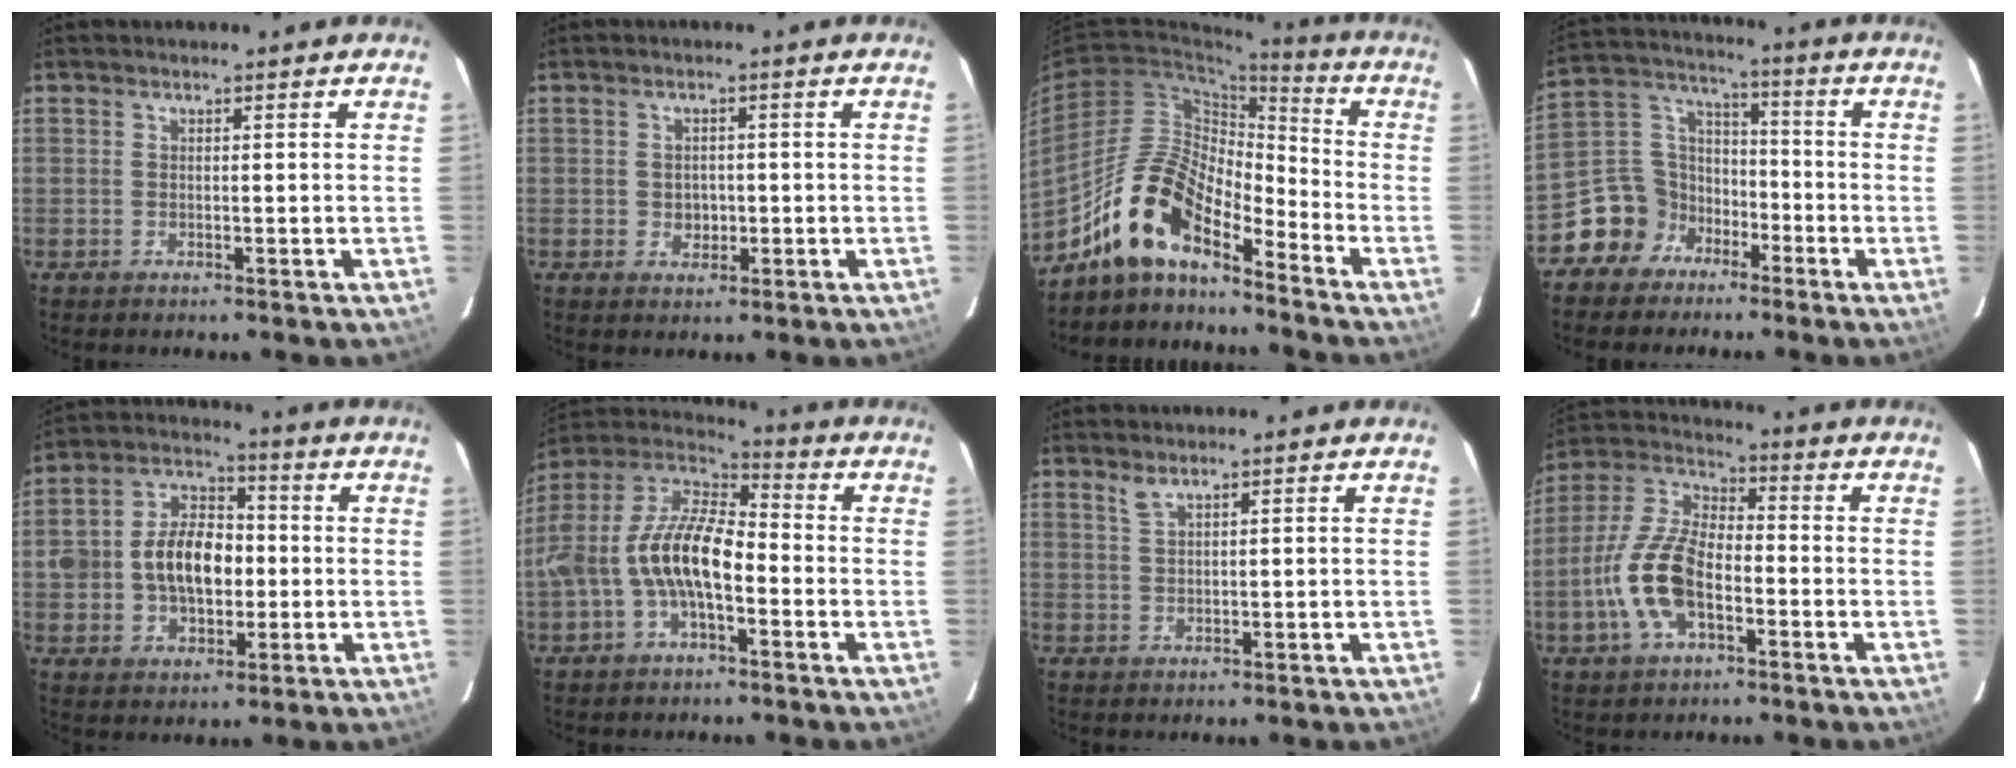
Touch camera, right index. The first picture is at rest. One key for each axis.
{"total": 2.8, "fx": -0.4, "fy": 2.5, "fz": 1.2, "tx": -0.020, "ty": 0.005, "tz": -0.001}
{"total": 13.3, "fx": -10.6, "fy": 4.2, "fz": 6.9, "tx": -0.132, "ty": 0.014, "tz": -0.212}
{"total": 10.7, "fx": -6.8, "fy": 8.2, "fz": 1.5, "tx": -0.048, "ty": 0.055, "tz": -0.126}
{"total": 12.3, "fx": -0.9, "fy": 8.3, "fz": 9.1, "tx": -0.176, "ty": 0.028, "tz": -0.012}
{"total": 14.4, "fx": -3.5, "fy": 6.2, "fz": 12.6, "tx": -0.250, "ty": 0.011, "tz": -0.069}
{"total": 1.4, "fx": 1.2, "fy": 0.0, "fz": 0.8, "tx": -0.018, "ty": 0.001, "tz": 0.025}
{"total": 13.0, "fx": -4.4, "fy": 6.1, "fz": 10.6, "tx": -0.230, "ty": 0.006, "tz": -0.086}